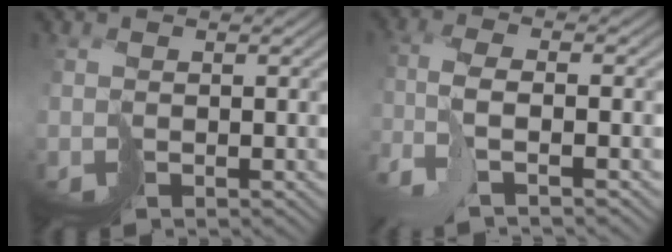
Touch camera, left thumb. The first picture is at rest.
{"total": 5.1, "force": [-2.8, 0.5, 4.3], "torque": [-0.085, -0.001, -0.068]}